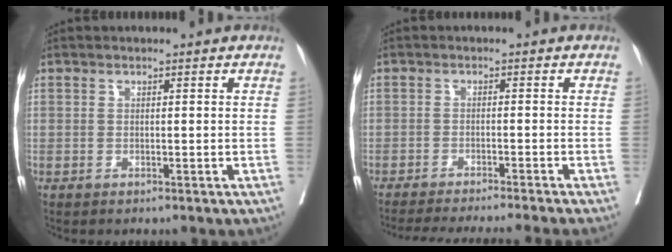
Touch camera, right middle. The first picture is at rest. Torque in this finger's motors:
{"motor_torque": [0.38, -0.47, 0.15, 0.04]}